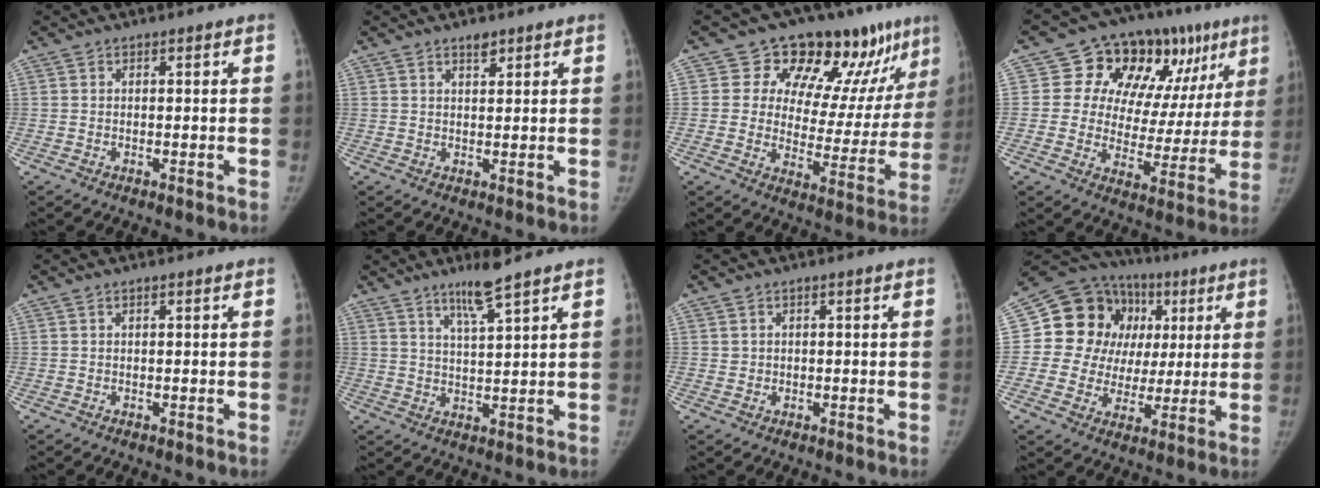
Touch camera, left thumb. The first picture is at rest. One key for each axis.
{"total": 2.3, "fx": 1.7, "fy": 0.9, "fz": 1.2, "tx": -0.013, "ty": -0.011, "tz": 0.027}
{"total": 17.5, "fx": 11.8, "fy": 8.2, "fz": 9.9, "tx": -0.069, "ty": -0.068, "tz": 0.156}
{"total": 20.5, "fx": 9.2, "fy": 12.5, "fz": 13.3, "tx": -0.117, "ty": 0.000, "tz": 0.131}
{"total": 0.0}
{"total": 6.0, "fx": 4.4, "fy": -0.1, "fz": 4.1, "tx": -0.073, "ty": -0.033, "tz": 0.083}
{"total": 1.0, "fx": 0.1, "fy": 1.0, "fz": 0.1, "tx": 0.006, "ty": 0.002, "tz": 0.000}
{"total": 19.5, "fx": 4.4, "fy": 16.5, "fz": 9.5, "tx": -0.106, "ty": 0.032, "tz": 0.078}